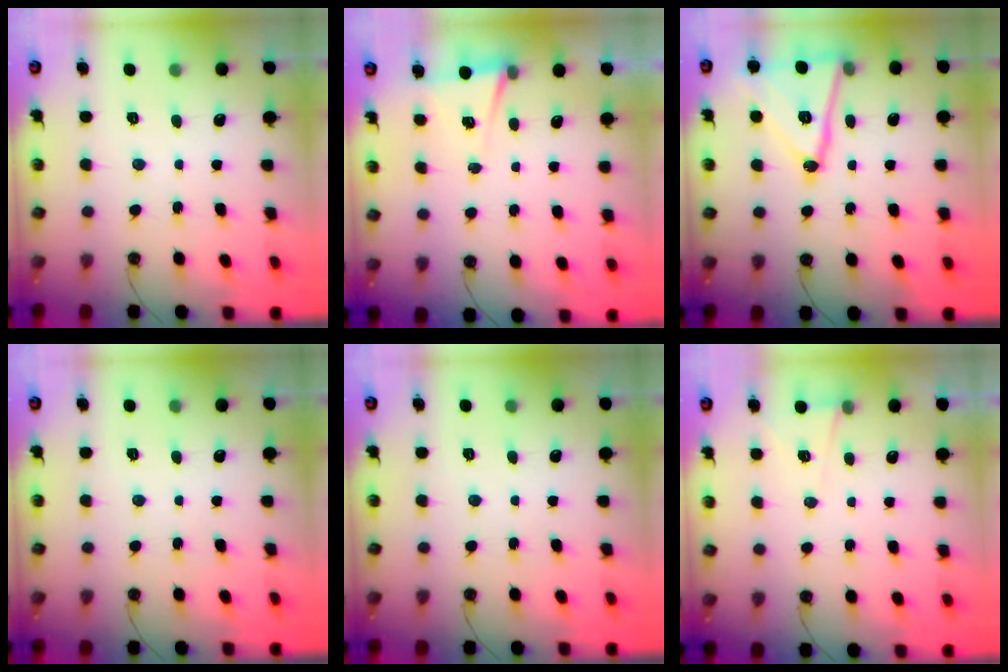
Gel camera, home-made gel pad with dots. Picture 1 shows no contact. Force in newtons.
{"total": 5.0, "press": 2.5, "slide": 4.4}
{"total": 16.5, "press": 16.2, "slide": 3.3}
{"total": 0.0}
{"total": 0.0}
{"total": 5.3, "press": 3.2, "slide": 4.2}